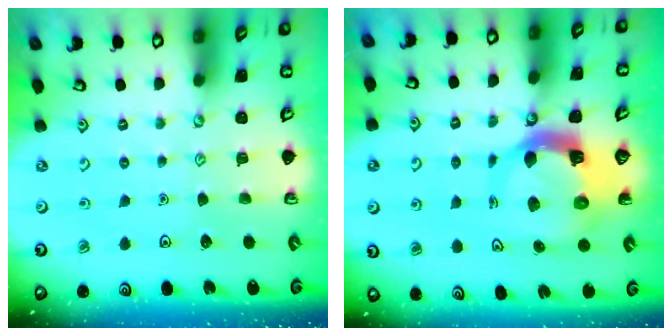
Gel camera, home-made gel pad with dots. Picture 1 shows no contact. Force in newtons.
{"total": 8.2, "press": 8.2, "slide": 1.1}